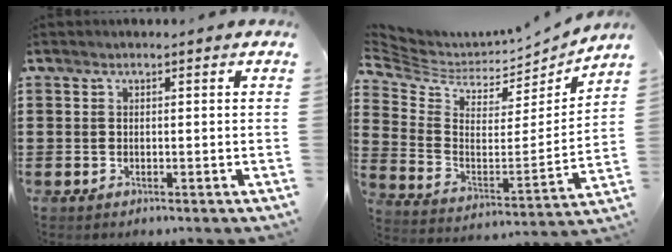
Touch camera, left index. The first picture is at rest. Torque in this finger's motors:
{"motor_torque": [1.81, -0.33, -0.02, -0.02]}